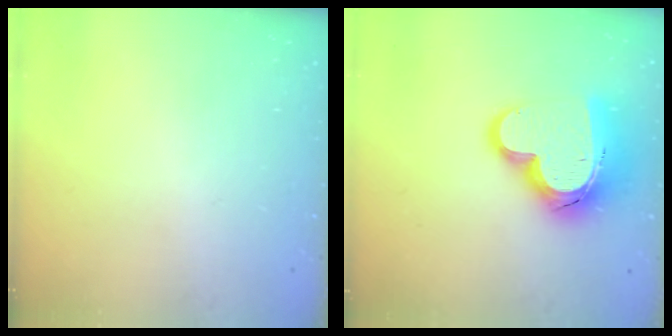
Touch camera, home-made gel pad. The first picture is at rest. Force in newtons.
{"total": 19.3, "press": 19.2, "slide": 1.8}